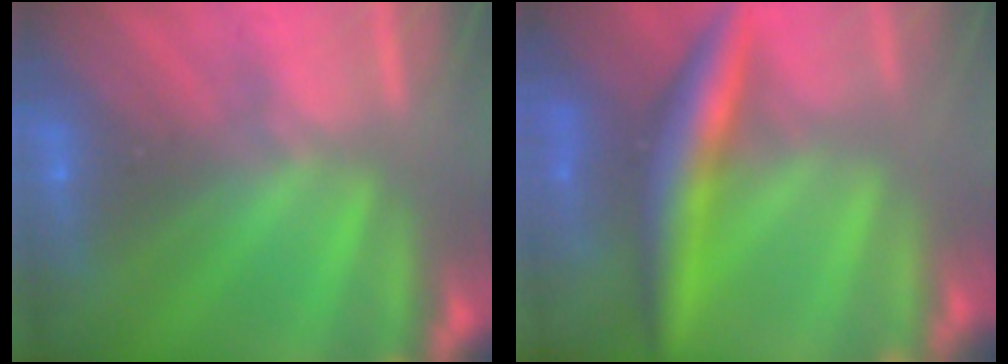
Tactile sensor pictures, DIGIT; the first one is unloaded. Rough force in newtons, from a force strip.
{"total": 6.0}